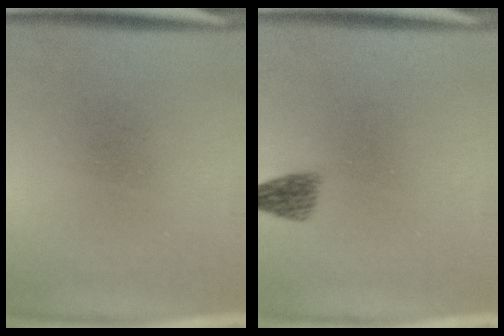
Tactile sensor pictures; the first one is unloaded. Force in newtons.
{"total": 2.4}